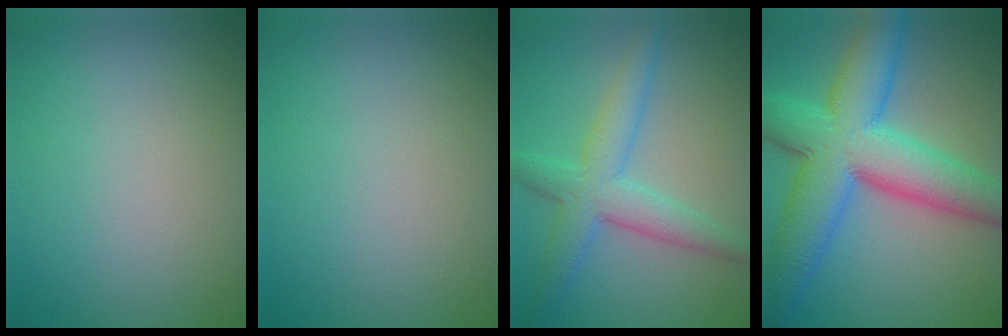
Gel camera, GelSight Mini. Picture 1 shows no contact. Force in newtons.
{"total": 0.0}
{"total": 4.9, "press": 4.9, "slide": 0.2}
{"total": 11.5, "press": 11.5, "slide": 0.3}